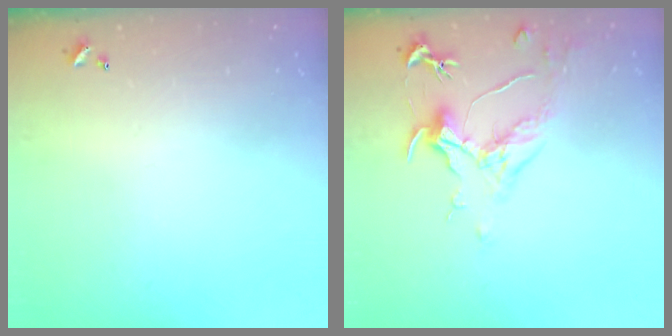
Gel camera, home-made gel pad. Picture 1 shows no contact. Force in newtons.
{"total": 1.8, "press": 1.6, "slide": 0.8}